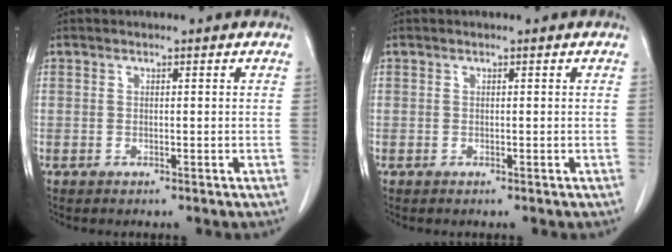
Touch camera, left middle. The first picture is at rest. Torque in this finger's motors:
{"motor_torque": [0.43, -0.38, 0.06, 0.01]}